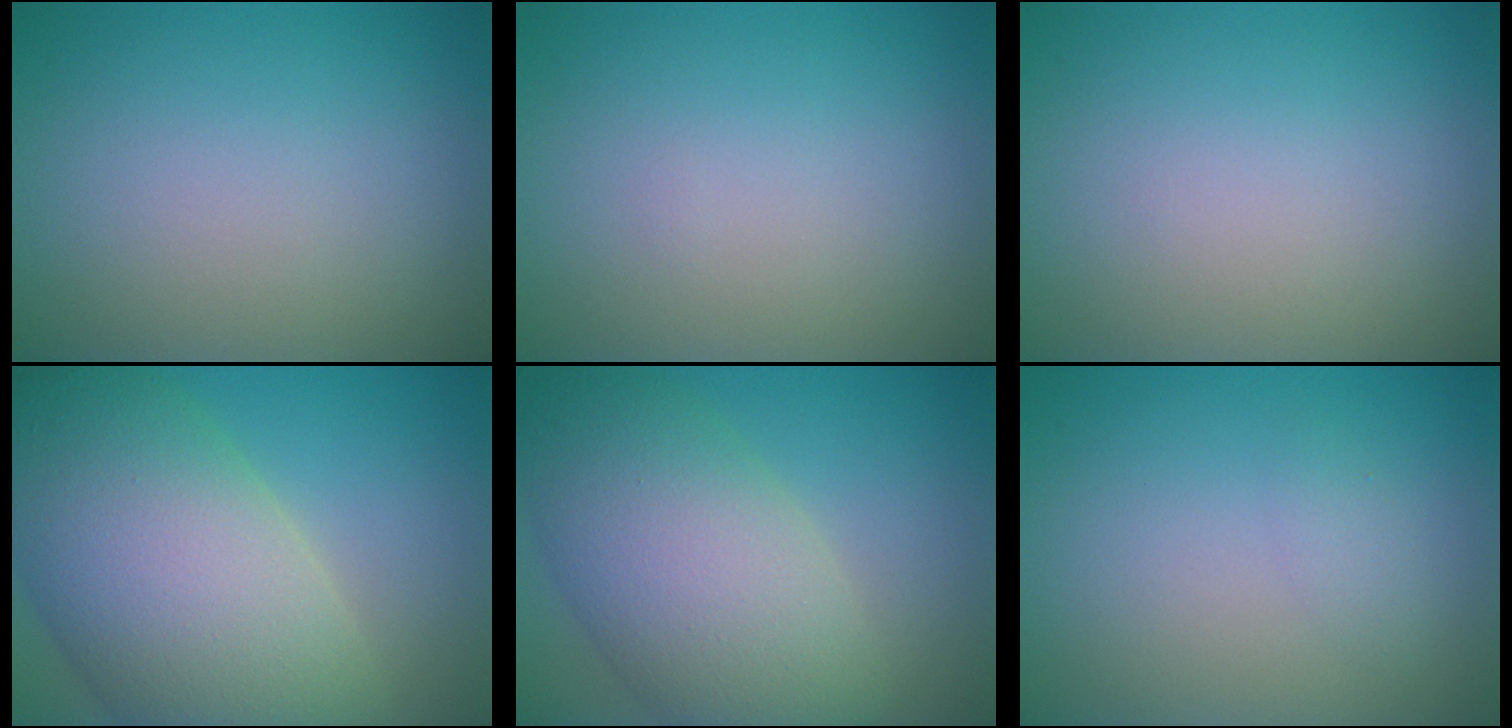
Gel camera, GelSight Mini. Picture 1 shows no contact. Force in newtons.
{"total": 0.0}
{"total": 0.0}
{"total": 14.4, "press": 14.4, "slide": 0.8}
{"total": 10.1, "press": 10.1, "slide": 0.3}
{"total": 0.9, "press": 0.9, "slide": 0.1}